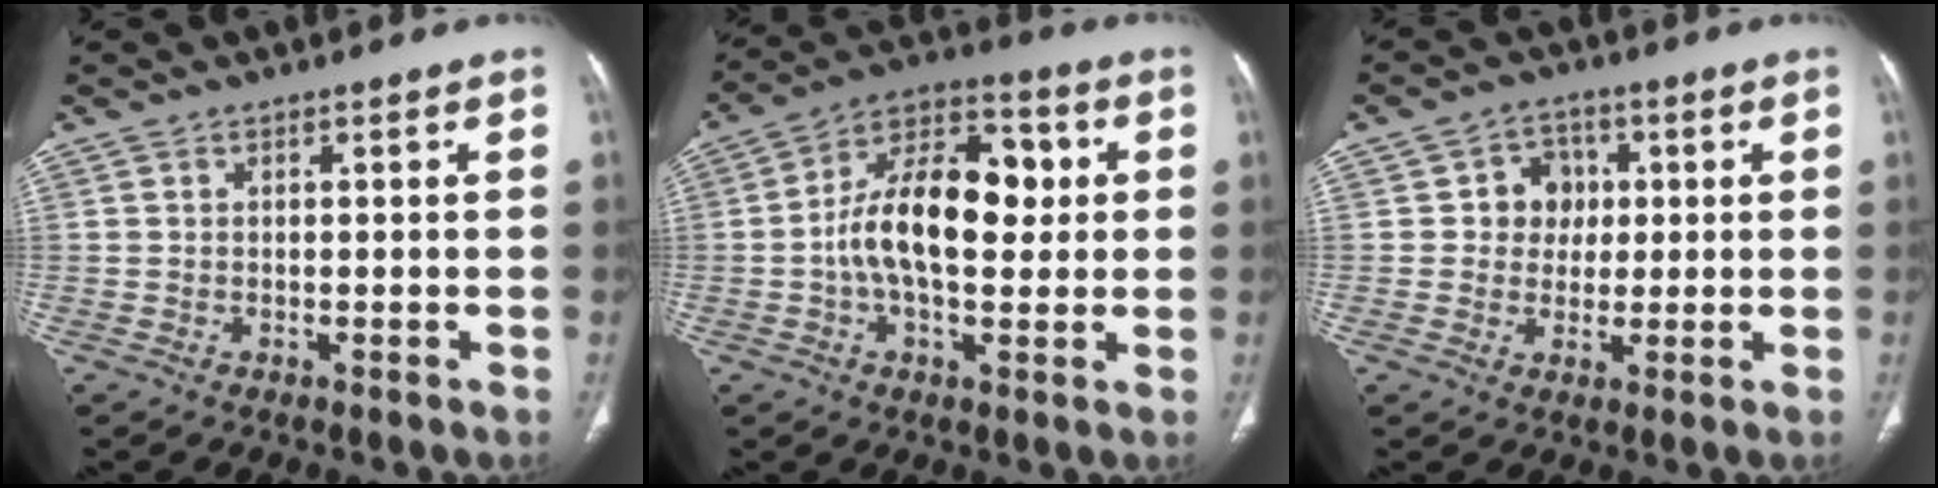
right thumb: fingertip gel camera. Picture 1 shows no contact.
{"total": 17.2, "force": [0.9, 9.4, 14.4], "torque": [-0.223, 0.030, 0.008]}
{"total": 8.9, "force": [1.3, 7.7, 4.3], "torque": [-0.021, 0.004, 0.016]}